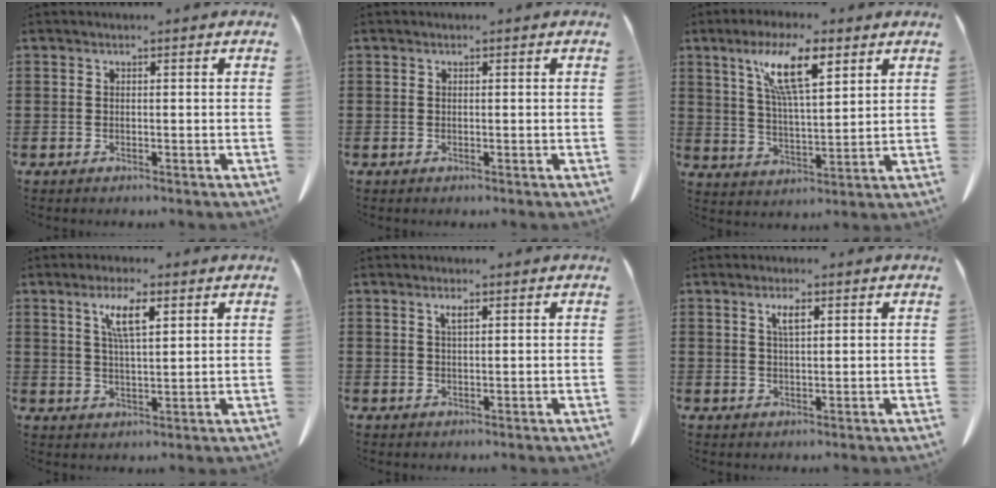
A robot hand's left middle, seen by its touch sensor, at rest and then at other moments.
{"total": 0.0}
{"total": 10.4, "force": [6.1, 2.6, 8.0], "torque": [-0.169, -0.001, 0.105]}
{"total": 5.8, "force": [2.8, 1.5, 4.8], "torque": [-0.104, 0.009, 0.046]}
{"total": 1.5, "force": [0.8, 0.3, 1.3], "torque": [-0.028, 0.000, 0.014]}
{"total": 2.7, "force": [1.2, 0.7, 2.3], "torque": [-0.041, 0.001, 0.017]}